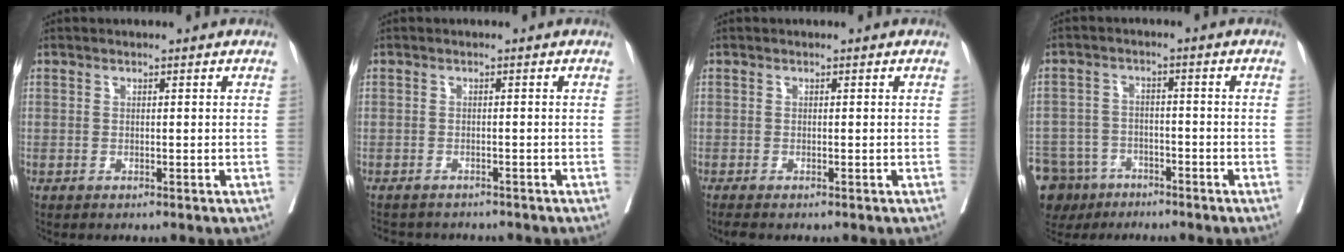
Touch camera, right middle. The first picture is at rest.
{"total": 4.9, "force": [-4.4, 2.1, 0.4], "torque": [-0.001, -0.004, -0.060]}
{"total": 2.1, "force": [-1.8, -0.1, 1.1], "torque": [-0.015, -0.005, -0.024]}
{"total": 10.7, "force": [-7.6, 7.1, 2.5], "torque": [-0.064, 0.001, -0.122]}